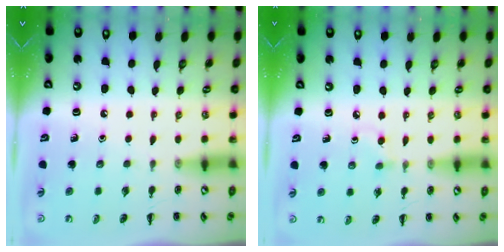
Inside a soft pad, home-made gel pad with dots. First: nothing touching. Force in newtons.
{"total": 3.9, "press": 3.5, "slide": 1.5}